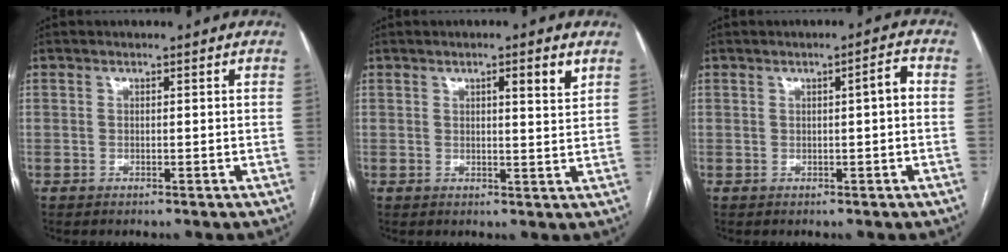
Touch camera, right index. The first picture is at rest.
{"total": 3.5, "force": [2.0, 0.2, 2.9], "torque": [-0.042, -0.006, 0.026]}
{"total": 2.4, "force": [0.2, 0.3, 2.4], "torque": [-0.032, 0.006, 0.002]}